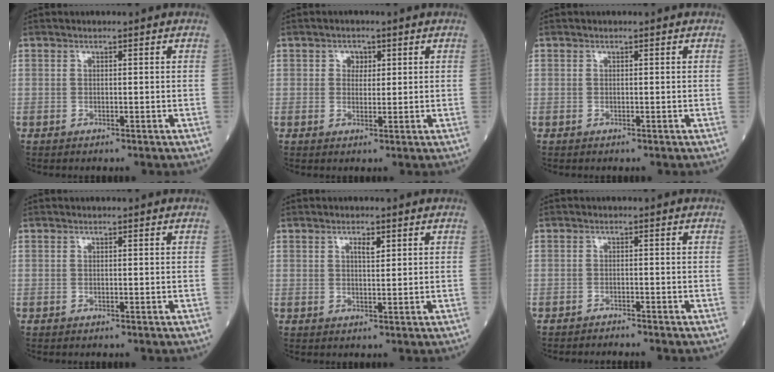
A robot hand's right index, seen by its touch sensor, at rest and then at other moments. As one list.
[{"total": 1.9, "force": [0.7, 1.5, 0.9], "torque": [-0.009, 0.001, 0.008]}, {"total": 0.0}, {"total": 0.0}, {"total": 1.8, "force": [0.9, 0.5, 1.5], "torque": [-0.025, -0.001, 0.015]}, {"total": 2.0, "force": [-2.0, -0.3, 0.2], "torque": [-0.001, -0.003, -0.029]}]